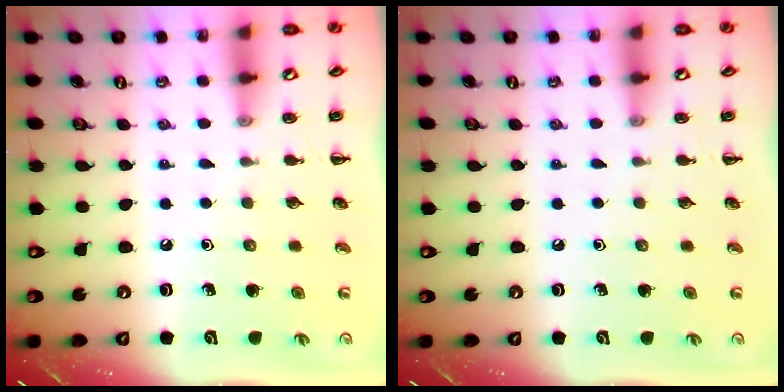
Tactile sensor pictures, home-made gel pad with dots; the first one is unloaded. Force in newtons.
{"total": 0.0}